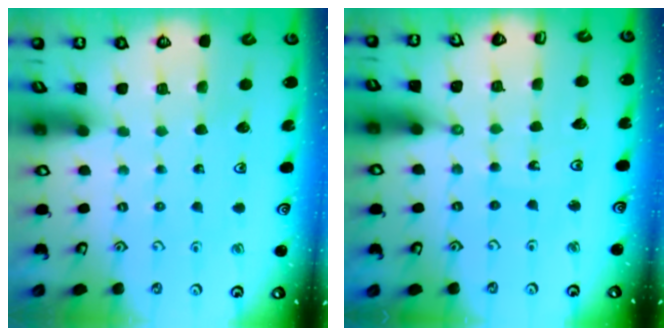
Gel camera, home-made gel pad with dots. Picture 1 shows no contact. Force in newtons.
{"total": 7.0, "press": 7.0, "slide": 0.8}